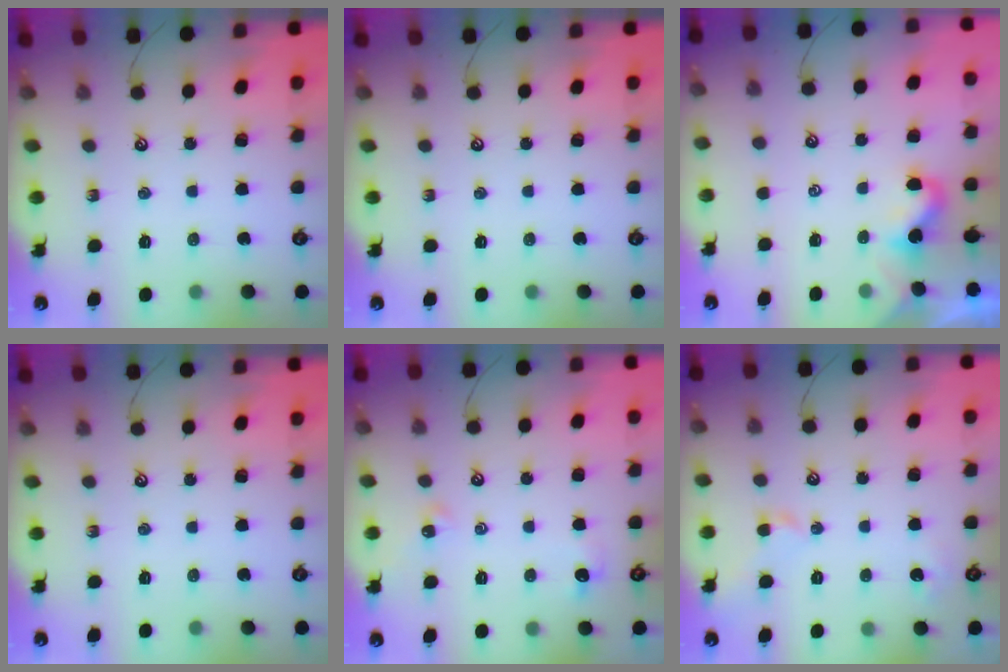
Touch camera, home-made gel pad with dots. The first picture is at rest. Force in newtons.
{"total": 0.0}
{"total": 2.1, "press": 2.0, "slide": 0.4}
{"total": 0.0}
{"total": 2.5, "press": 2.4, "slide": 0.6}
{"total": 0.9, "press": 0.7, "slide": 0.5}